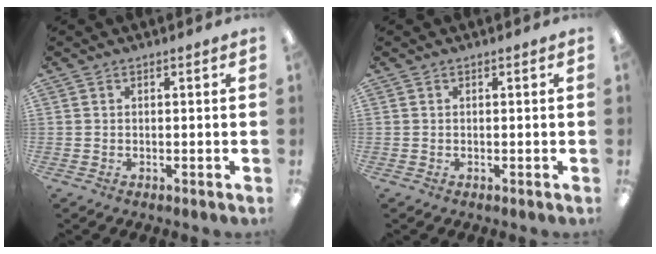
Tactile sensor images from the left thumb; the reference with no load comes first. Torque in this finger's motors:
{"motor_torque": [0.00, 0.00, -0.01, 0.00, 0.00]}